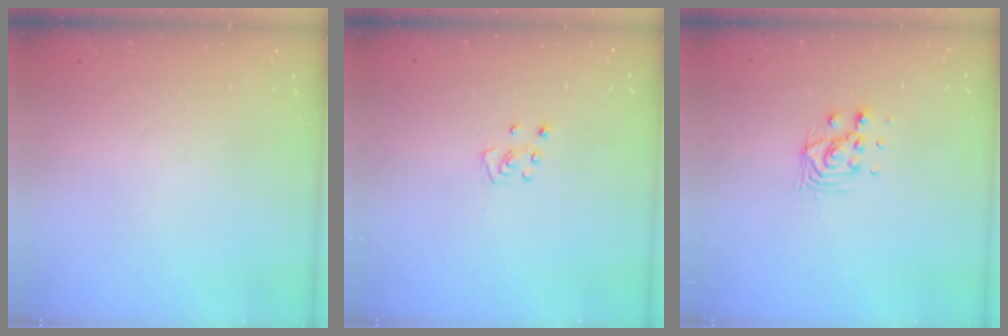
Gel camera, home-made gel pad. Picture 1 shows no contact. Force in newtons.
{"total": 3.6, "press": 3.6, "slide": 0.3}
{"total": 7.6, "press": 7.6, "slide": 0.3}